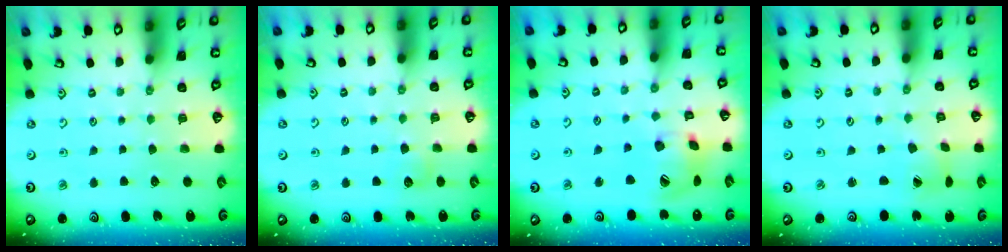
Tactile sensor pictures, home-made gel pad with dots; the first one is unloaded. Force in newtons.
{"total": 4.3, "press": 4.2, "slide": 0.5}
{"total": 15.0, "press": 14.9, "slide": 2.1}
{"total": 2.6, "press": 2.6, "slide": 0.3}